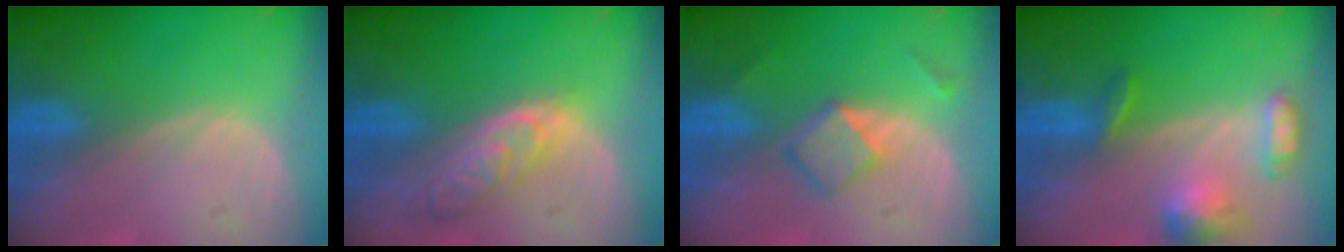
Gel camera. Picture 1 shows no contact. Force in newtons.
{"total": 6.3, "press": 5.7, "slide": 2.8}
{"total": 4.1, "press": 4.1, "slide": 0.5}
{"total": 6.8, "press": 6.4, "slide": 2.4}